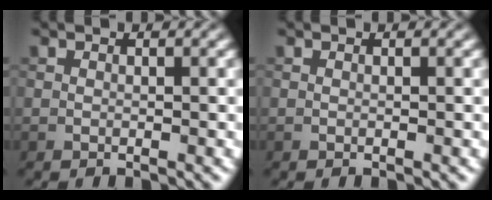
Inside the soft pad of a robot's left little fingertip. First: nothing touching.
{"total": 0.0}